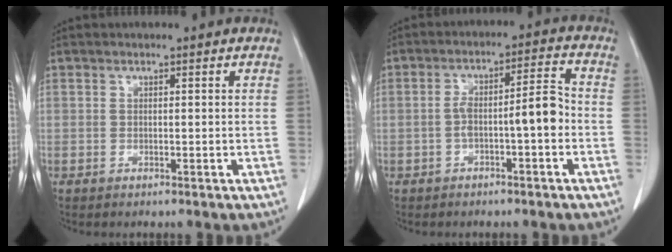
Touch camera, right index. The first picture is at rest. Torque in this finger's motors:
{"motor_torque": [0.59, -0.18, 0.26, 0.10]}